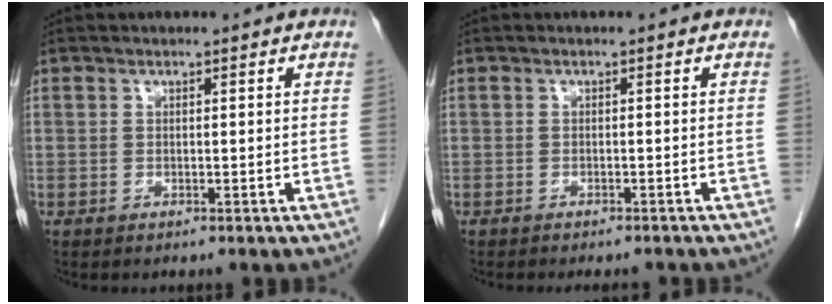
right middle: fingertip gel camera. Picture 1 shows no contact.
{"total": 4.5, "force": [-4.0, 1.1, 1.7], "torque": [-0.018, -0.005, -0.048]}